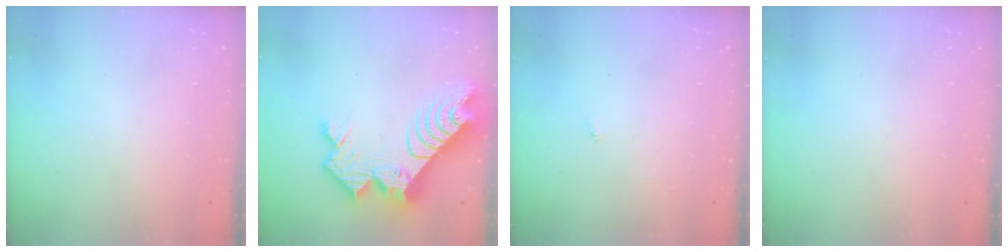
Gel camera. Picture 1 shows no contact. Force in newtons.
{"total": 18.7, "press": 18.6, "slide": 1.6}
{"total": 3.7, "press": 3.7, "slide": 0.5}
{"total": 0.0}